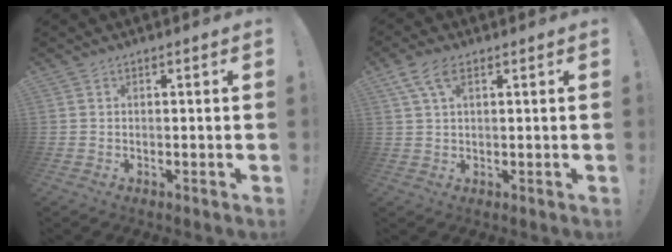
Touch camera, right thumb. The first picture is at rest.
{"total": 5.9, "force": [3.0, 3.0, 4.1], "torque": [-0.080, 0.001, 0.059]}